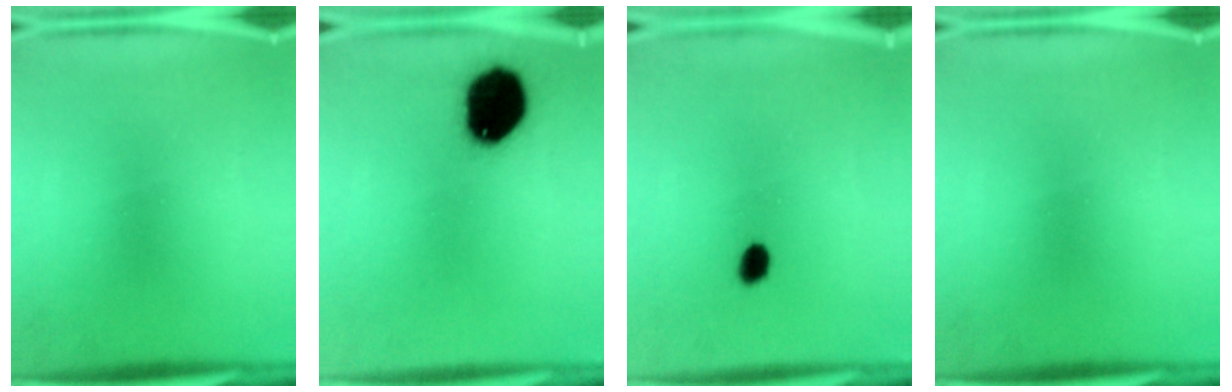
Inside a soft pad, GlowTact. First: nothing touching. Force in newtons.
{"total": 16.3}
{"total": 2.6}
{"total": 0.0}